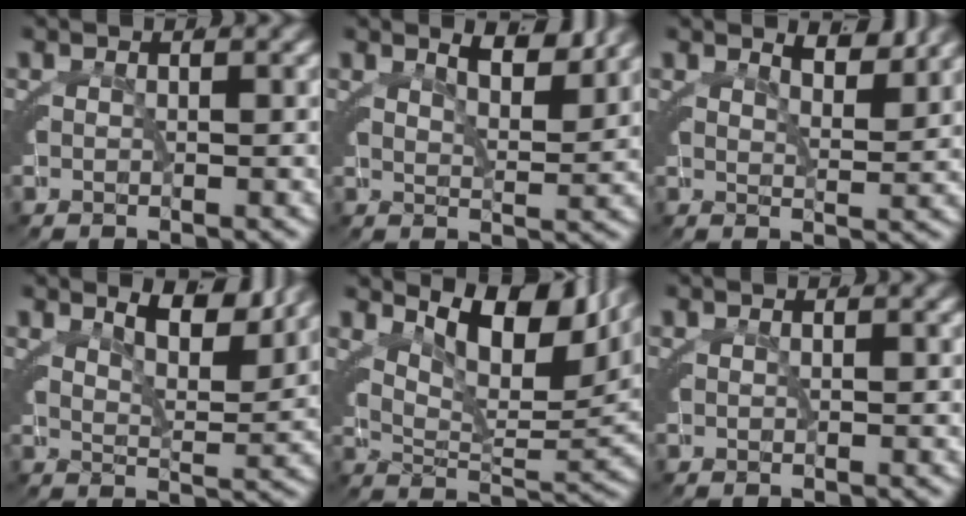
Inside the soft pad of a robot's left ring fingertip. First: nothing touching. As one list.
[{"total": 3.7, "force": [3.1, -0.5, 2.0], "torque": [-0.017, -0.004, 0.056]}, {"total": 2.9, "force": [2.6, -0.6, 1.2], "torque": [-0.003, -0.007, 0.047]}, {"total": 4.8, "force": [4.0, -0.3, 2.6], "torque": [-0.033, -0.004, 0.070]}, {"total": 8.6, "force": [5.5, 2.5, 6.1], "torque": [-0.079, 0.012, 0.087]}, {"total": 0.0}]